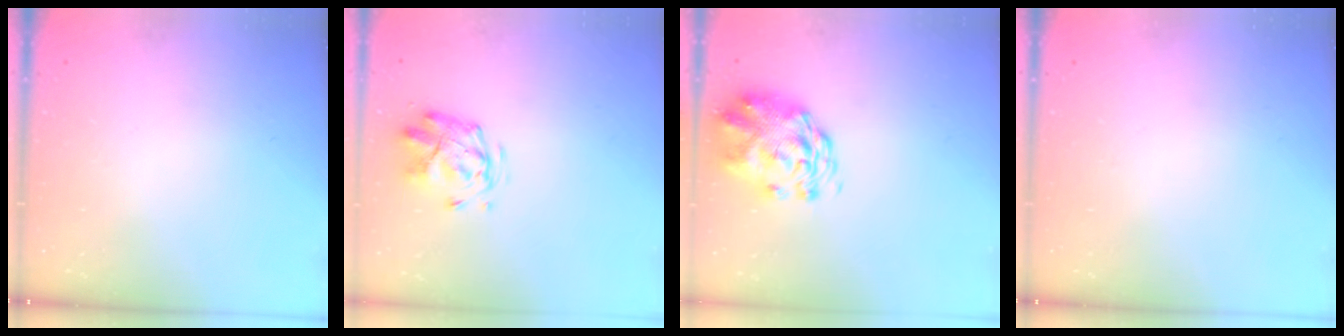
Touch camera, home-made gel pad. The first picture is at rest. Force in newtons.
{"total": 2.7, "press": 2.4, "slide": 1.2}
{"total": 2.8, "press": 2.5, "slide": 1.1}
{"total": 0.0}